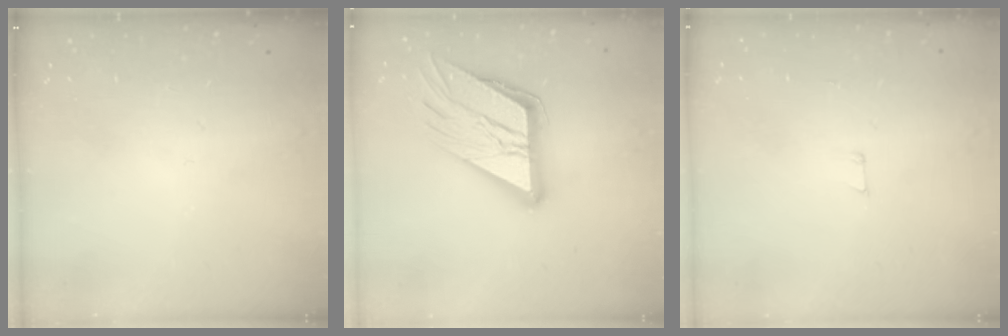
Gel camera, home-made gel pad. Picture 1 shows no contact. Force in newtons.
{"total": 21.5, "press": 21.3, "slide": 2.9}
{"total": 2.9, "press": 2.9, "slide": 0.2}